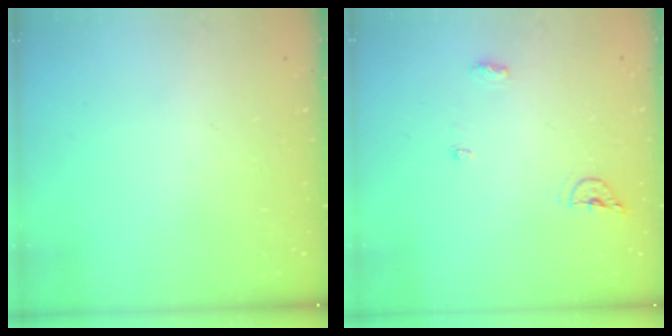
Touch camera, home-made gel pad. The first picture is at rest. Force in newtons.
{"total": 5.9, "press": 5.8, "slide": 1.0}